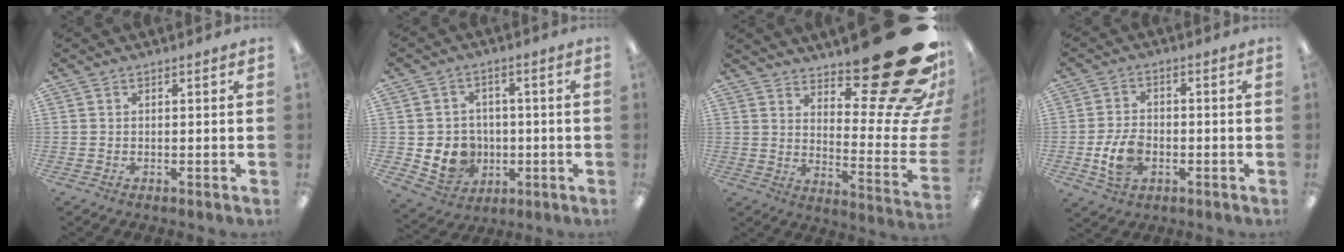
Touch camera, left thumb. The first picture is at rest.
{"total": 9.1, "force": [-1.6, 8.5, 3.0], "torque": [-0.075, 0.013, -0.020]}
{"total": 28.2, "force": [17.8, 9.1, 19.8], "torque": [-0.217, -0.142, 0.305]}
{"total": 8.4, "force": [-2.4, 5.8, 5.6], "torque": [-0.113, 0.006, -0.044]}